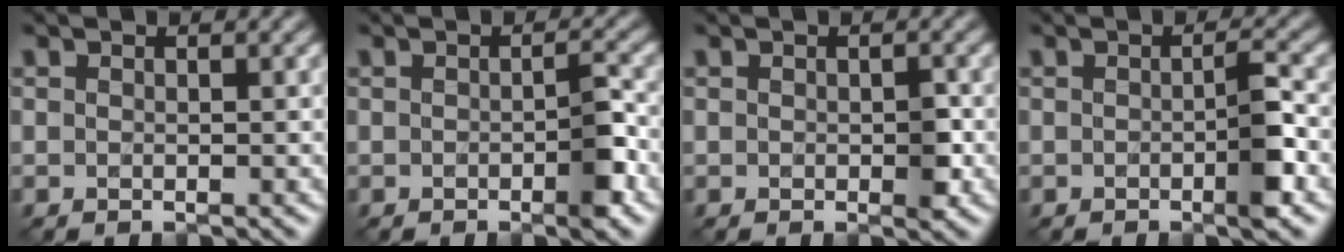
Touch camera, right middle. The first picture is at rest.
{"total": 2.5, "force": [-0.9, 0.5, 2.3], "torque": [-0.033, 0.001, -0.014]}
{"total": 1.7, "force": [-0.3, 0.8, 1.5], "torque": [-0.017, -0.002, -0.003]}
{"total": 2.7, "force": [-0.6, 0.3, 2.6], "torque": [-0.042, 0.002, -0.012]}